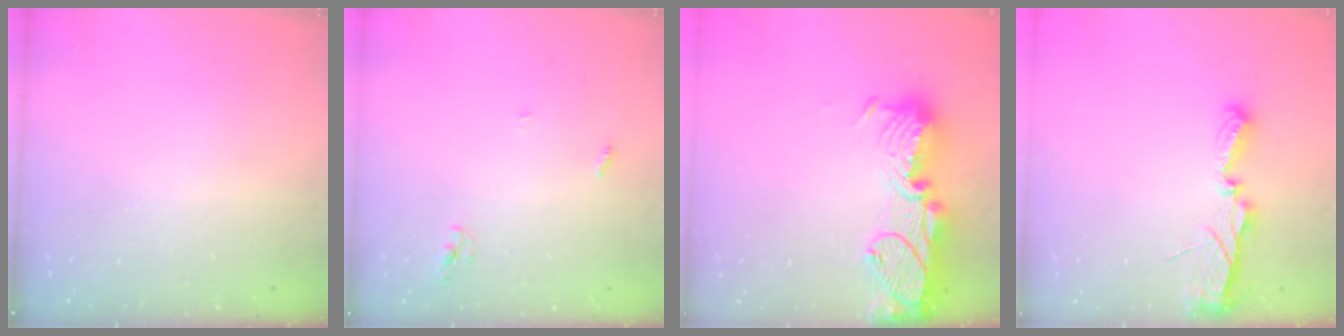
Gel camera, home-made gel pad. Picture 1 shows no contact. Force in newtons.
{"total": 3.8, "press": 3.8, "slide": 0.1}
{"total": 19.3, "press": 19.2, "slide": 1.1}
{"total": 7.1, "press": 7.1, "slide": 0.5}